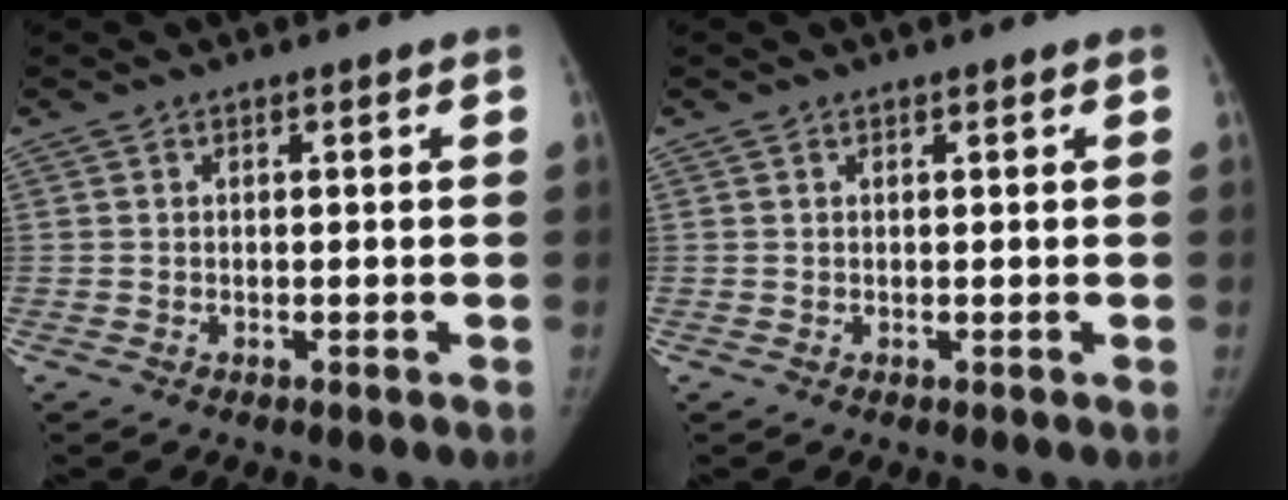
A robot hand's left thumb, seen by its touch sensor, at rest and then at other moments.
{"total": 0.0}